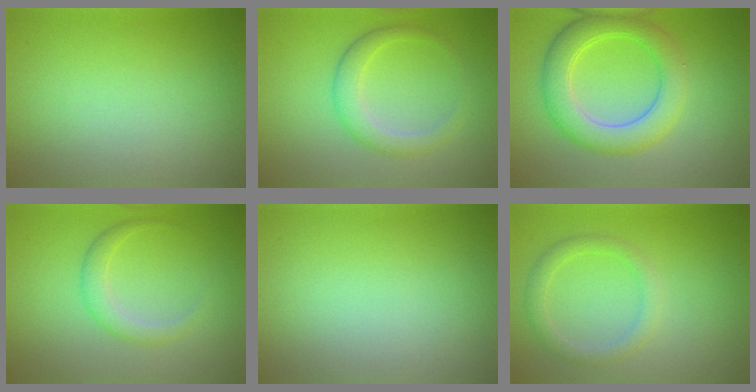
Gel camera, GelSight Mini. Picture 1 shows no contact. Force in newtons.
{"total": 2.9, "press": 2.9, "slide": 0.1}
{"total": 5.6, "press": 5.6, "slide": 0.2}
{"total": 2.0, "press": 2.0, "slide": 0.2}
{"total": 0.0}
{"total": 2.1, "press": 2.1, "slide": 0.1}